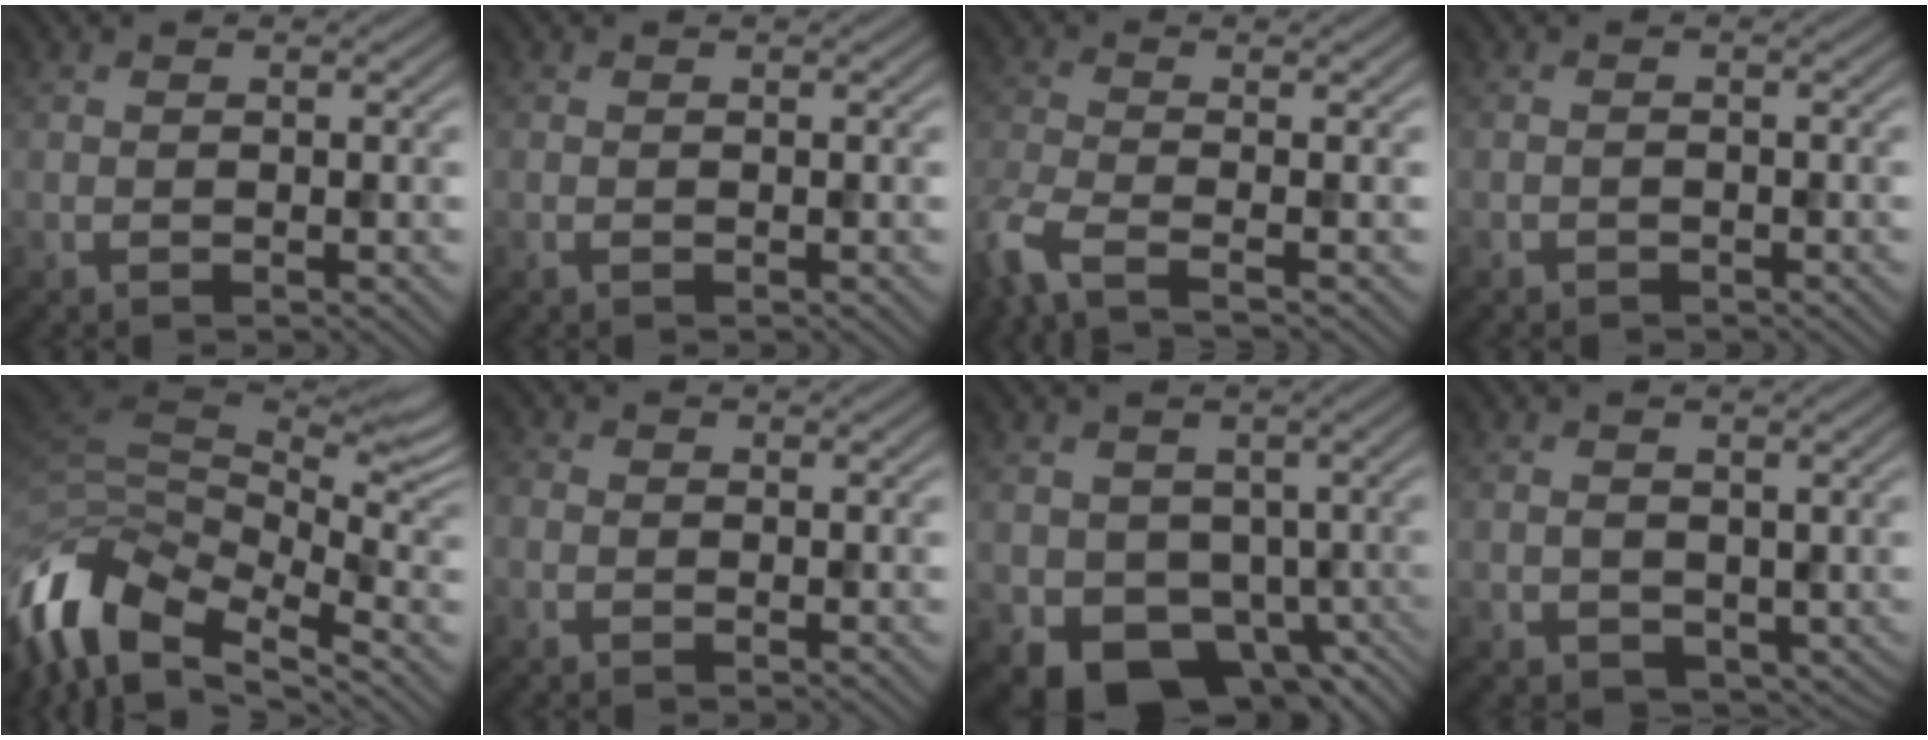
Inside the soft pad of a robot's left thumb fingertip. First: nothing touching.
{"total": 0.0}
{"total": 5.2, "force": [-2.8, 1.5, 4.1], "torque": [-0.074, -0.013, -0.066]}
{"total": 0.6, "force": [-0.5, 0.0, -0.3], "torque": [0.010, -0.002, -0.007]}
{"total": 12.5, "force": [-2.4, 7.1, 10.0], "torque": [-0.242, -0.020, -0.031]}
{"total": 0.7, "force": [-0.4, 0.6, 0.3], "torque": [-0.009, -0.004, -0.010]}
{"total": 7.6, "force": [-2.2, 6.2, 3.9], "torque": [-0.066, -0.036, -0.029]}
{"total": 2.0, "force": [-0.2, 1.7, 1.0], "torque": [-0.018, -0.013, 0.008]}